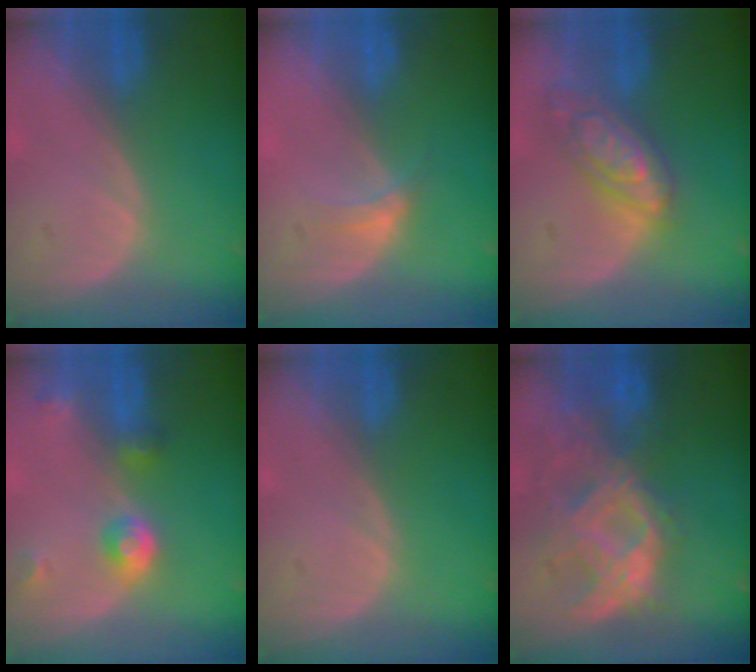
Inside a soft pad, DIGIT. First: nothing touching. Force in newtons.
{"total": 2.3, "press": 1.9, "slide": 1.3}
{"total": 7.5, "press": 7.5, "slide": 0.5}
{"total": 4.8, "press": 4.4, "slide": 1.9}
{"total": 0.0}
{"total": 10.5, "press": 9.2, "slide": 5.0}